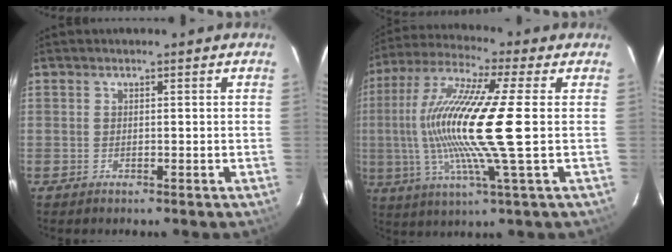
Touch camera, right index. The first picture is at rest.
{"total": 17.8, "force": [-0.3, -0.4, 17.8], "torque": [-0.345, -0.005, -0.013]}